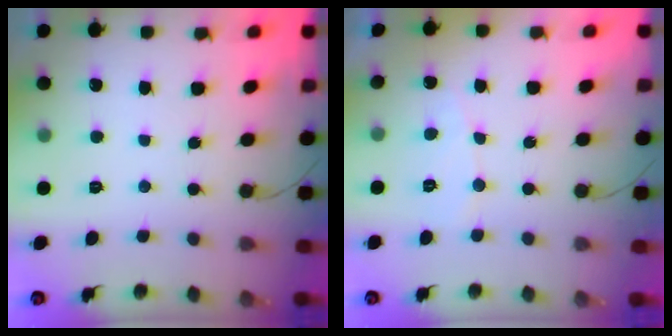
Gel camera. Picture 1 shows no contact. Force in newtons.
{"total": 5.4, "press": 5.4, "slide": 0.4}